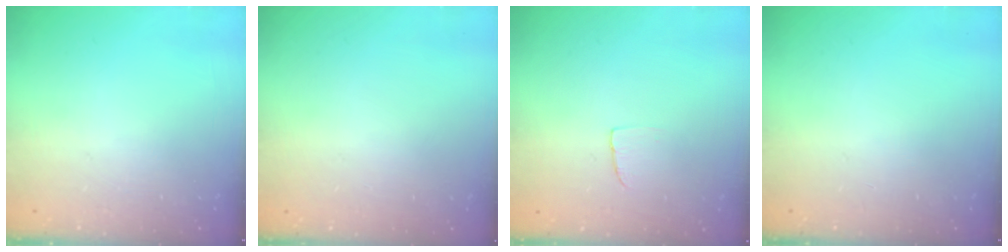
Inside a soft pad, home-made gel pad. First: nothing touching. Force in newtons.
{"total": 0.0}
{"total": 2.4, "press": 2.4, "slide": 0.1}
{"total": 0.0}